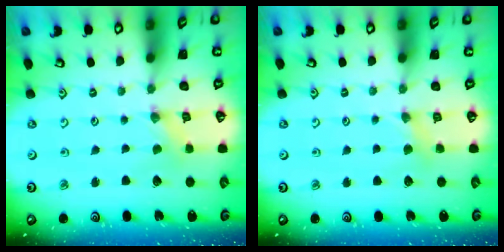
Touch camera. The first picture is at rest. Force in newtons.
{"total": 2.8, "press": 2.7, "slide": 0.5}